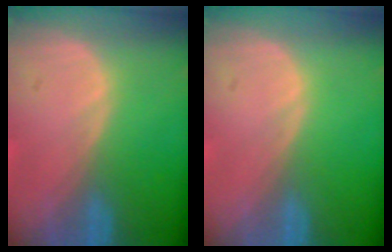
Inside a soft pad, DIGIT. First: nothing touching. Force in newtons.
{"total": 0.0}